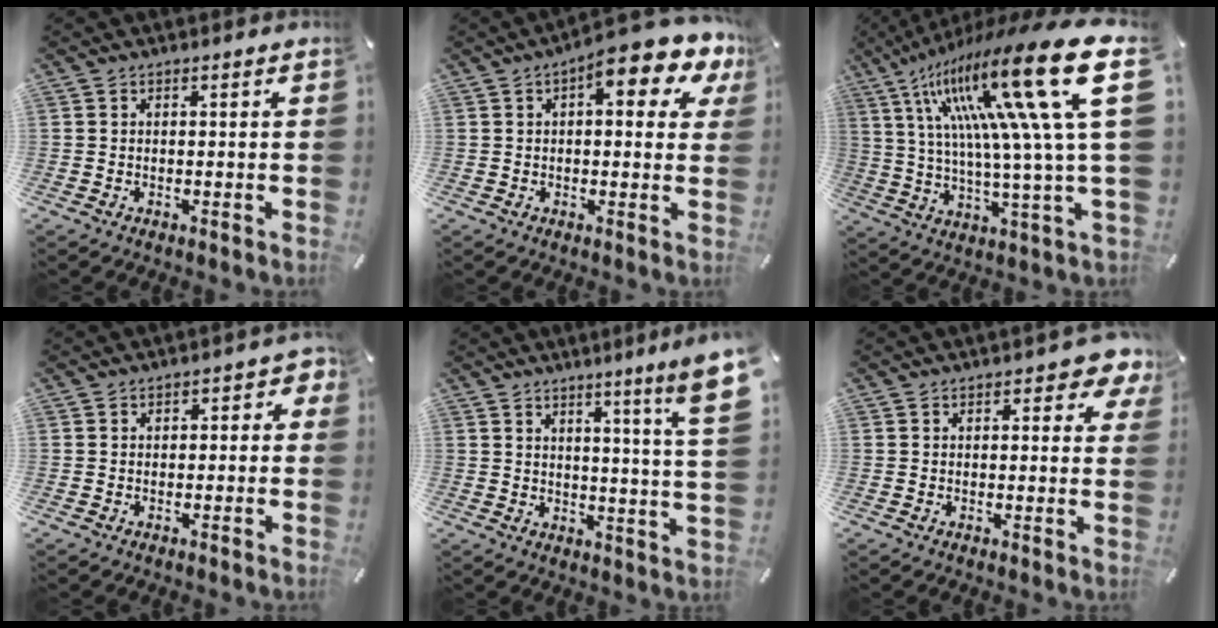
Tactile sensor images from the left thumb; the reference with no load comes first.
{"total": 10.8, "force": [5.4, 4.2, 8.4], "torque": [-0.107, -0.033, 0.084]}
{"total": 33.9, "force": [12.8, 6.4, 30.7], "torque": [-0.534, -0.103, 0.198]}
{"total": 2.4, "force": [-0.6, 1.8, 1.5], "torque": [-0.020, 0.008, -0.016]}
{"total": 10.1, "force": [5.8, -0.2, 8.3], "torque": [-0.129, -0.038, 0.090]}
{"total": 5.0, "force": [2.4, 2.4, 3.7], "torque": [-0.039, -0.009, 0.034]}